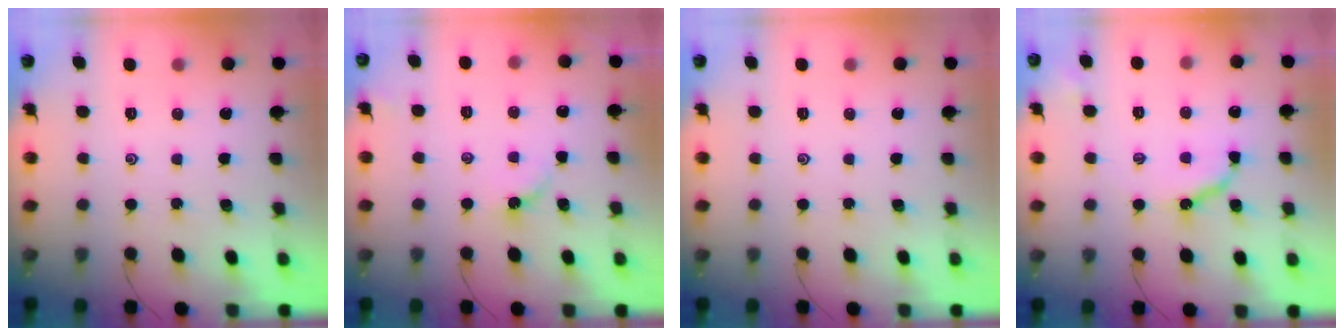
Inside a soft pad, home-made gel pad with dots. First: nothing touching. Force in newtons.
{"total": 3.3, "press": 3.3, "slide": 0.6}
{"total": 0.0}
{"total": 8.5, "press": 8.5, "slide": 0.6}